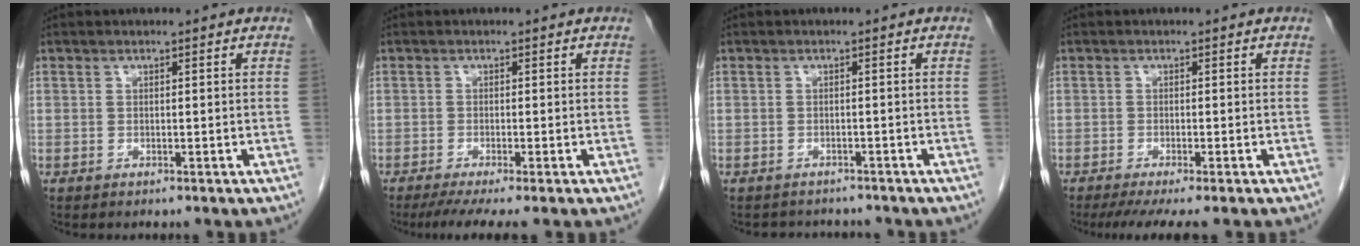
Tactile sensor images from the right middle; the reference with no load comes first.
{"total": 5.4, "force": [-4.1, 0.0, 3.6], "torque": [-0.054, -0.017, -0.067]}
{"total": 4.0, "force": [-3.7, 1.5, 0.4], "torque": [-0.007, 0.001, -0.047]}
{"total": 5.7, "force": [-4.5, 0.2, 3.6], "torque": [-0.050, -0.016, -0.071]}